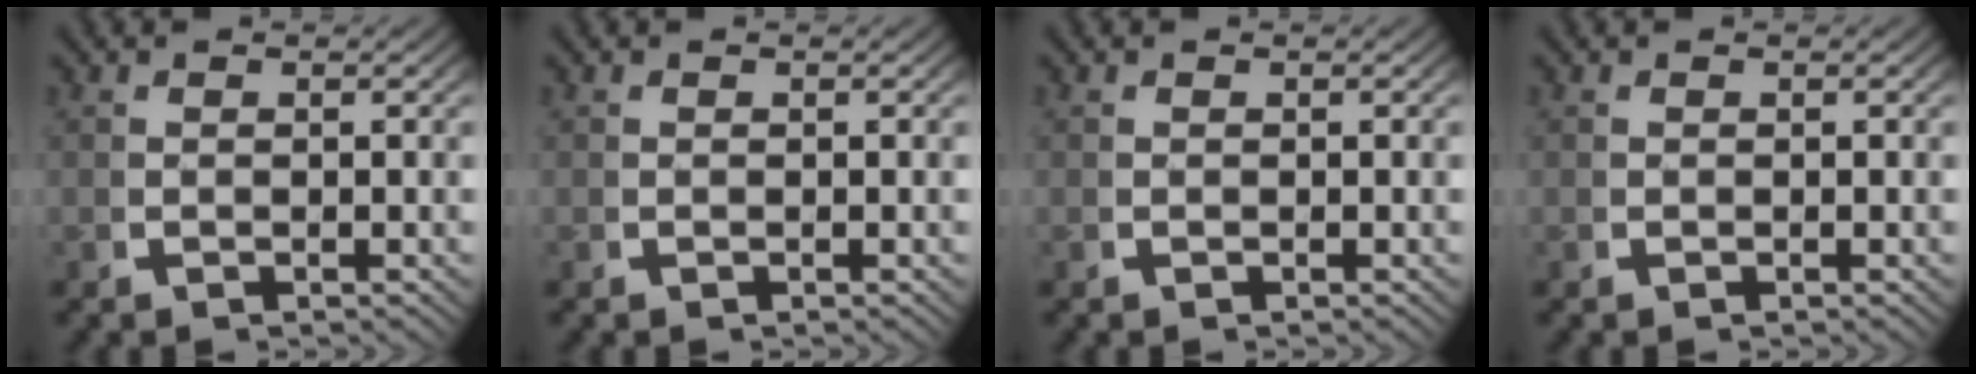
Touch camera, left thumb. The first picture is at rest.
{"total": 0.0}
{"total": 0.0}
{"total": 0.0}